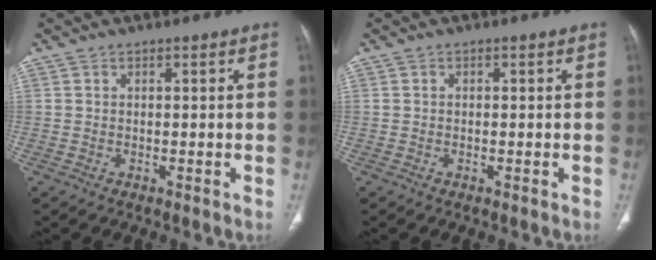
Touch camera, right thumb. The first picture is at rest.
{"total": 0.0}